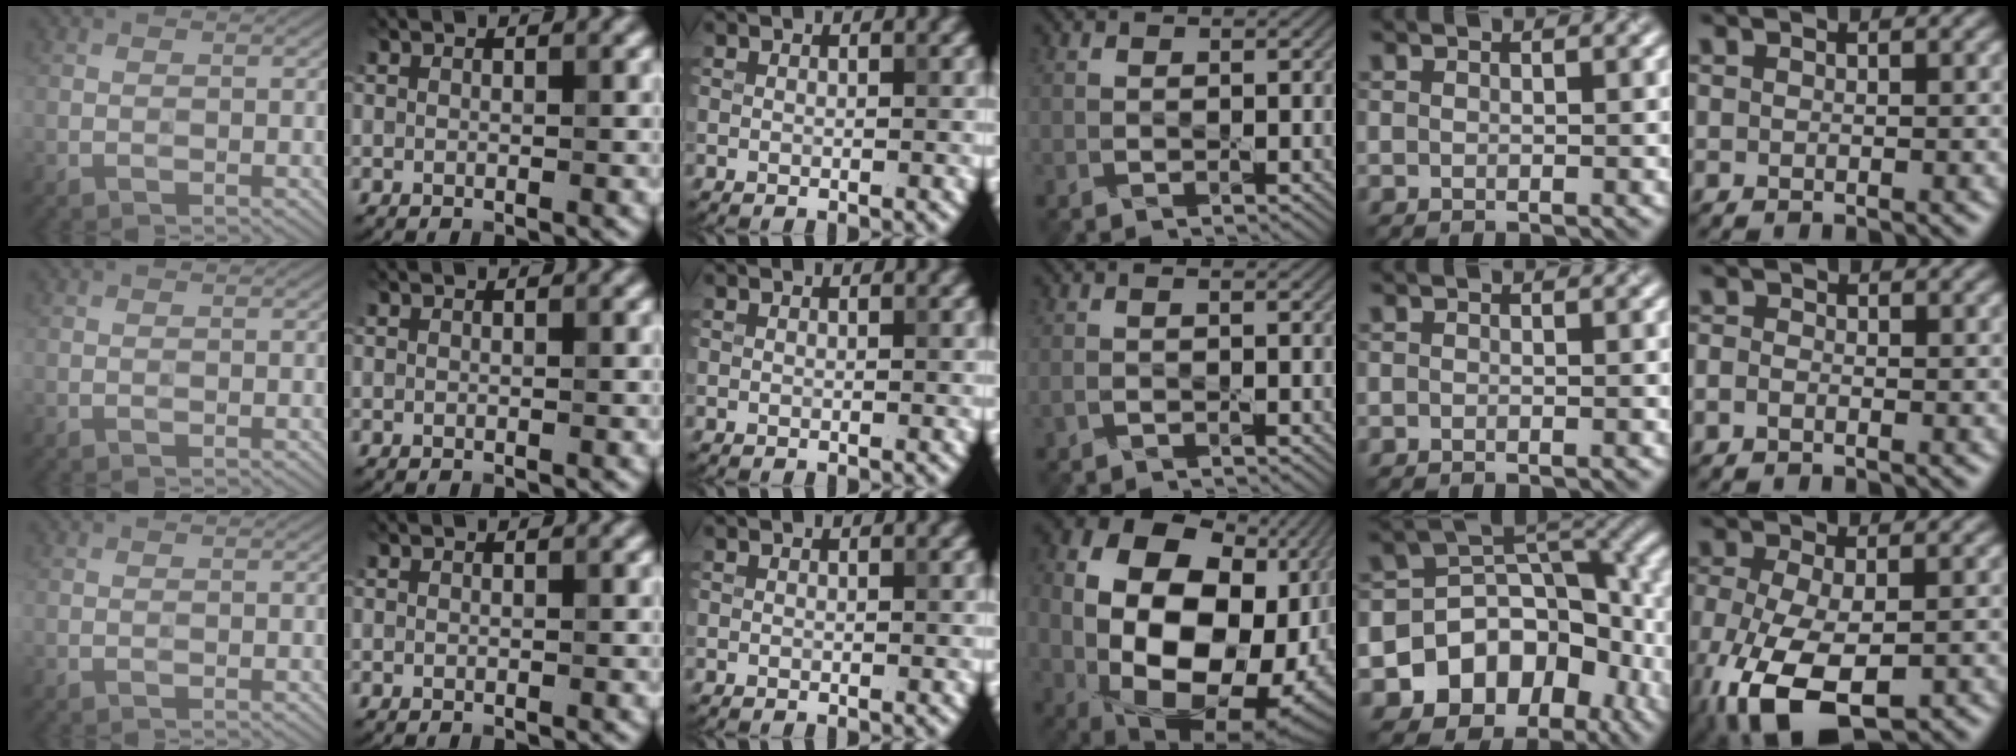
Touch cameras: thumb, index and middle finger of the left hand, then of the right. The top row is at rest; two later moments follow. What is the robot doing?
{"motion": "wipe", "object": "mirror"}